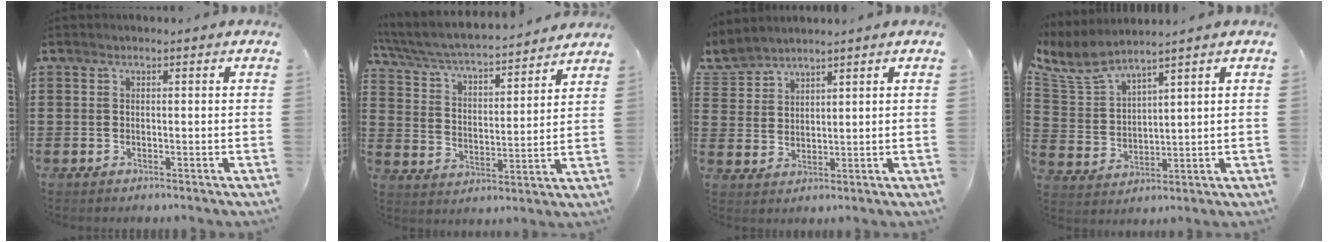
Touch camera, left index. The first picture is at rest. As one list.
[{"total": 5.0, "force": [4.7, 0.2, 1.9], "torque": [-0.058, -0.038, 0.073]}, {"total": 3.0, "force": [2.8, 1.1, -0.3], "torque": [-0.011, -0.009, 0.052]}, {"total": 5.8, "force": [5.1, 1.4, 2.4], "torque": [-0.073, -0.024, 0.090]}]